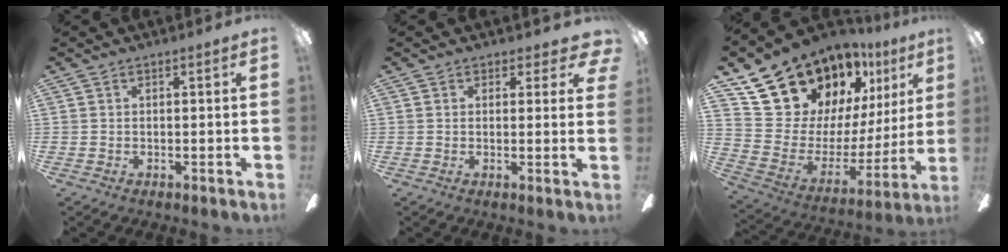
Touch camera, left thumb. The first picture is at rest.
{"total": 2.6, "force": [1.5, 1.6, 1.4], "torque": [-0.004, -0.008, 0.025]}
{"total": 21.4, "force": [17.9, 10.1, 5.9], "torque": [-0.113, -0.133, 0.348]}